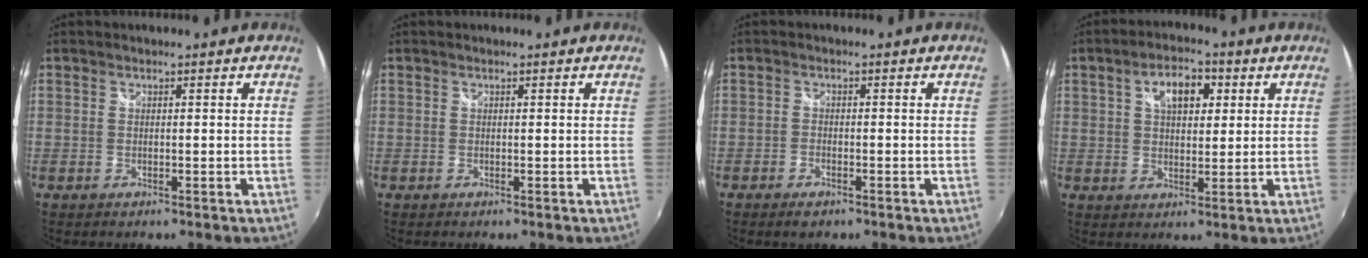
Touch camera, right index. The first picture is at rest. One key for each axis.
{"total": 0.0}
{"total": 2.3, "fx": -1.7, "fy": 1.1, "fz": 1.2, "tx": -0.032, "ty": -0.002, "tz": -0.032}
{"total": 7.5, "fx": 2.7, "fy": 4.2, "fz": 5.6, "tx": -0.092, "ty": 0.022, "tz": 0.044}